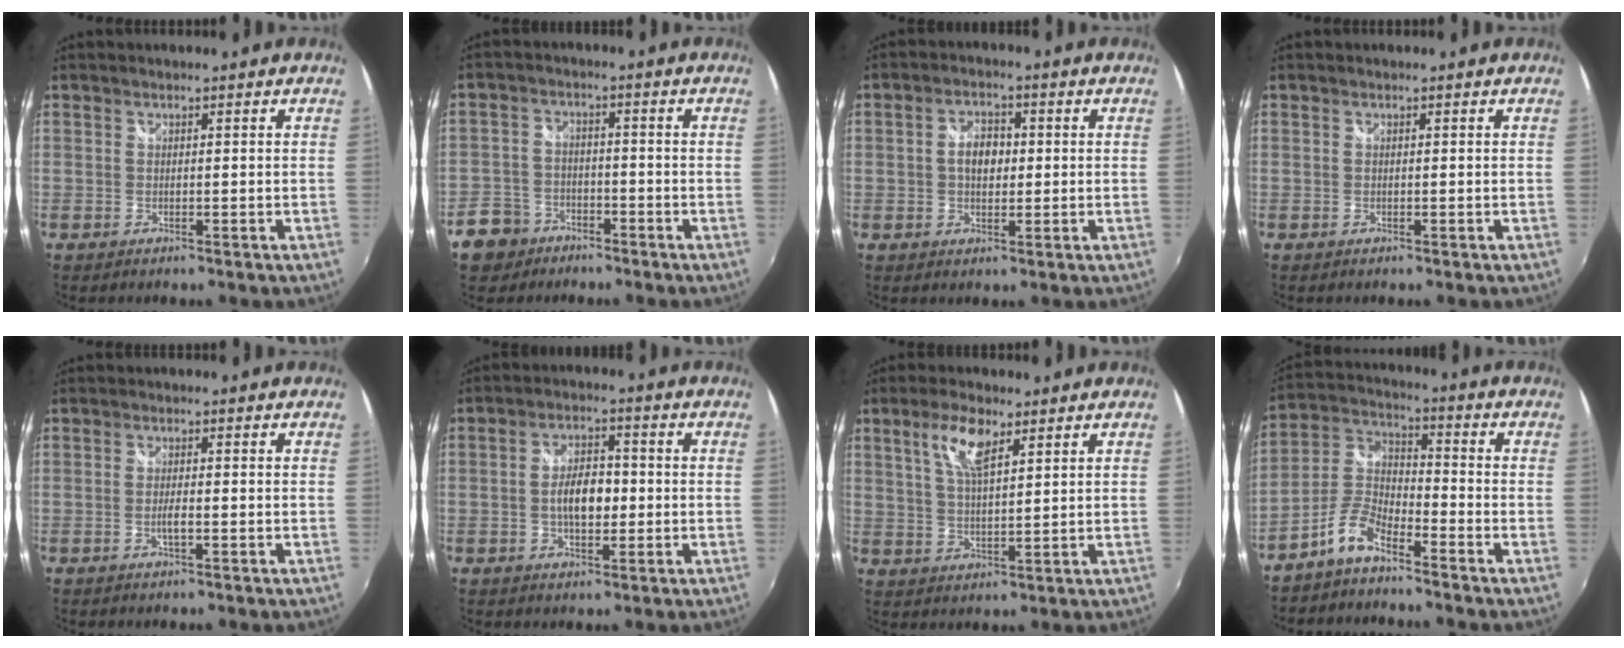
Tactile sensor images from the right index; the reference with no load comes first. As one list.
[{"total": 7.2, "force": [-4.7, 5.4, 1.2], "torque": [-0.043, 0.017, -0.083]}, {"total": 4.9, "force": [0.2, 3.2, 3.6], "torque": [-0.063, 0.011, 0.003]}, {"total": 0.0}, {"total": 1.9, "force": [-0.7, 0.2, 1.8], "torque": [-0.035, -0.002, -0.013]}, {"total": 6.7, "force": [-0.9, 3.4, 5.7], "torque": [-0.104, 0.007, -0.013]}, {"total": 6.9, "force": [3.6, 2.3, 5.4], "torque": [-0.102, 0.007, 0.071]}, {"total": 7.3, "force": [-5.3, 2.5, 4.3], "torque": [-0.107, 0.022, -0.112]}]